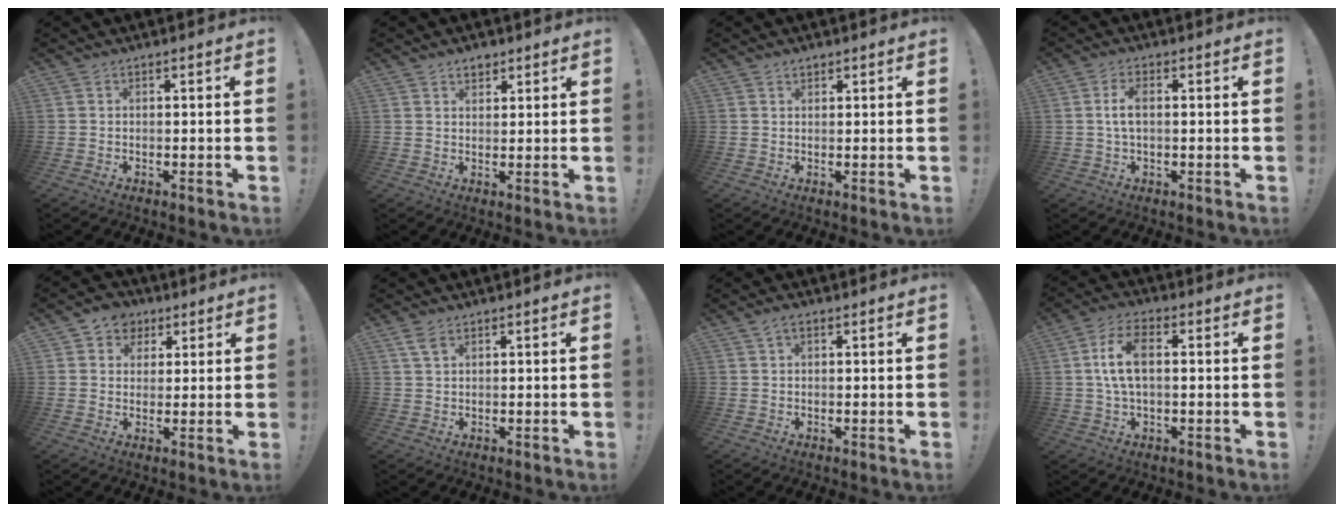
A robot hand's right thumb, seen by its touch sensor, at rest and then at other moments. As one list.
[{"total": 3.3, "force": [2.3, 2.0, 1.1], "torque": [-0.006, -0.011, 0.040]}, {"total": 1.4, "force": [1.1, 0.7, 0.4], "torque": [-0.001, -0.003, 0.020]}, {"total": 4.5, "force": [0.2, 2.0, 4.0], "torque": [-0.081, 0.005, 0.002]}, {"total": 6.8, "force": [2.5, 6.1, 1.6], "torque": [-0.021, -0.008, 0.053]}, {"total": 3.3, "force": [2.0, 1.5, 2.2], "torque": [-0.043, -0.004, 0.038]}, {"total": 2.1, "force": [1.1, 1.0, 1.4], "torque": [-0.022, 0.000, 0.018]}, {"total": 9.0, "force": [1.1, 4.6, 7.7], "torque": [-0.143, 0.004, 0.022]}]